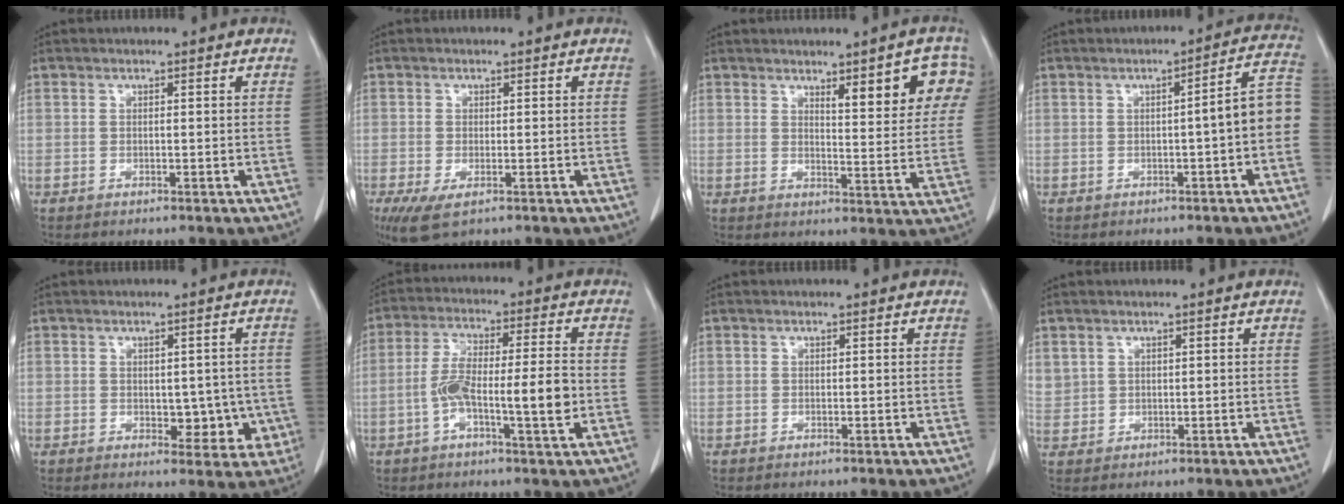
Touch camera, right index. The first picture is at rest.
{"total": 4.9, "force": [-2.5, 2.0, 3.7], "torque": [-0.072, -0.014, -0.038]}
{"total": 8.9, "force": [4.6, 1.8, 7.3], "torque": [-0.086, 0.002, 0.059]}
{"total": 6.9, "force": [-1.2, 0.3, 6.7], "torque": [-0.075, 0.026, -0.023]}
{"total": 5.4, "force": [-0.6, 3.5, 4.0], "torque": [-0.029, 0.008, 0.006]}
{"total": 9.8, "force": [-2.1, 1.2, 9.5], "torque": [-0.175, 0.014, -0.036]}
{"total": 0.0}
{"total": 3.0, "force": [1.6, 2.5, 0.5], "torque": [-0.003, 0.010, 0.041]}